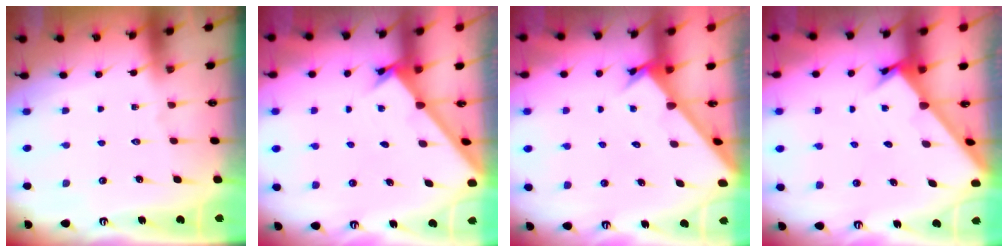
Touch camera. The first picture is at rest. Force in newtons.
{"total": 1.7, "press": 1.7, "slide": 0.1}
{"total": 2.3, "press": 2.3, "slide": 0.1}
{"total": 2.1, "press": 2.1, "slide": 0.2}